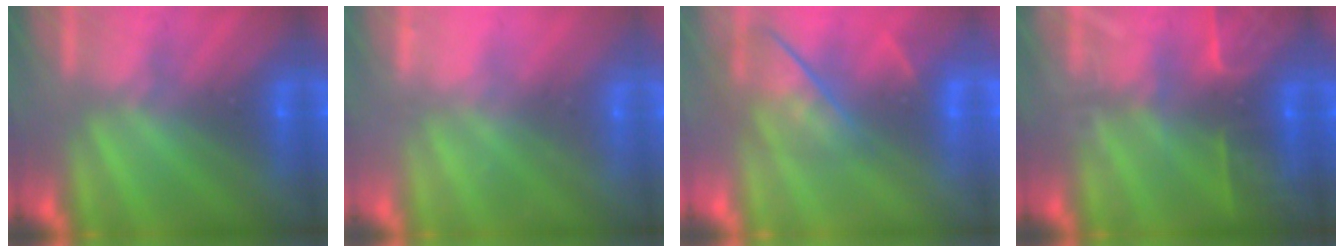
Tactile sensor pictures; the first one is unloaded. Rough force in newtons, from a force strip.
{"total": 2.2}
{"total": 4.8}
{"total": 8.3}